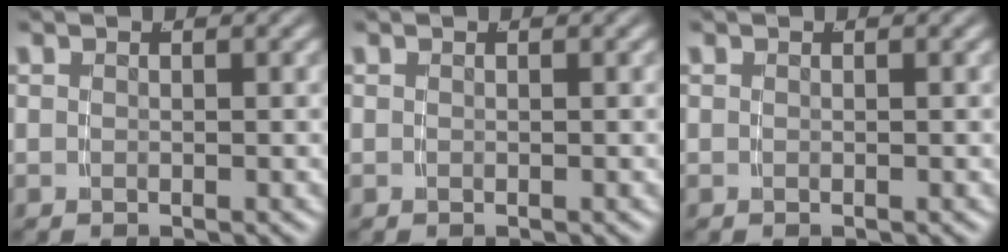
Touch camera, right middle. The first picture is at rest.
{"total": 0.0}
{"total": 0.0}